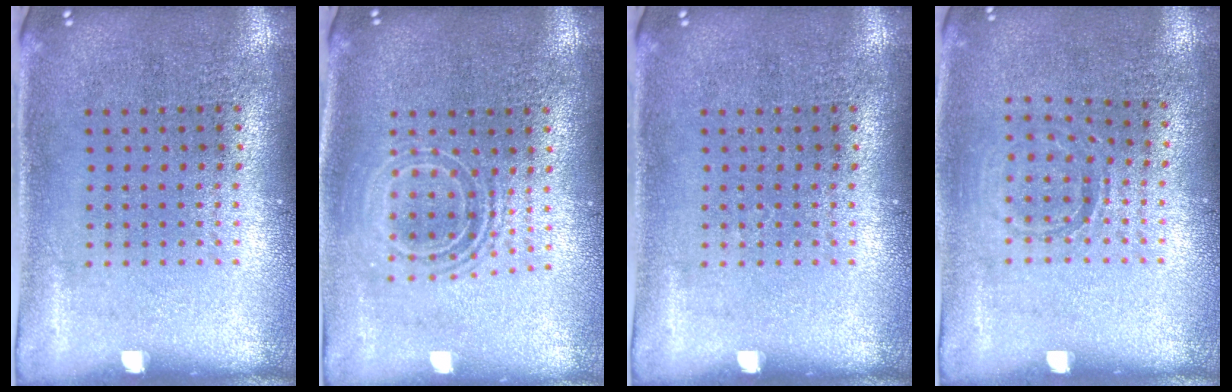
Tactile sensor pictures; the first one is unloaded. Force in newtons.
{"total": 1.8, "press": 1.4, "slide": 1.2}
{"total": 0.0}
{"total": 0.8, "press": 0.8, "slide": 0.2}